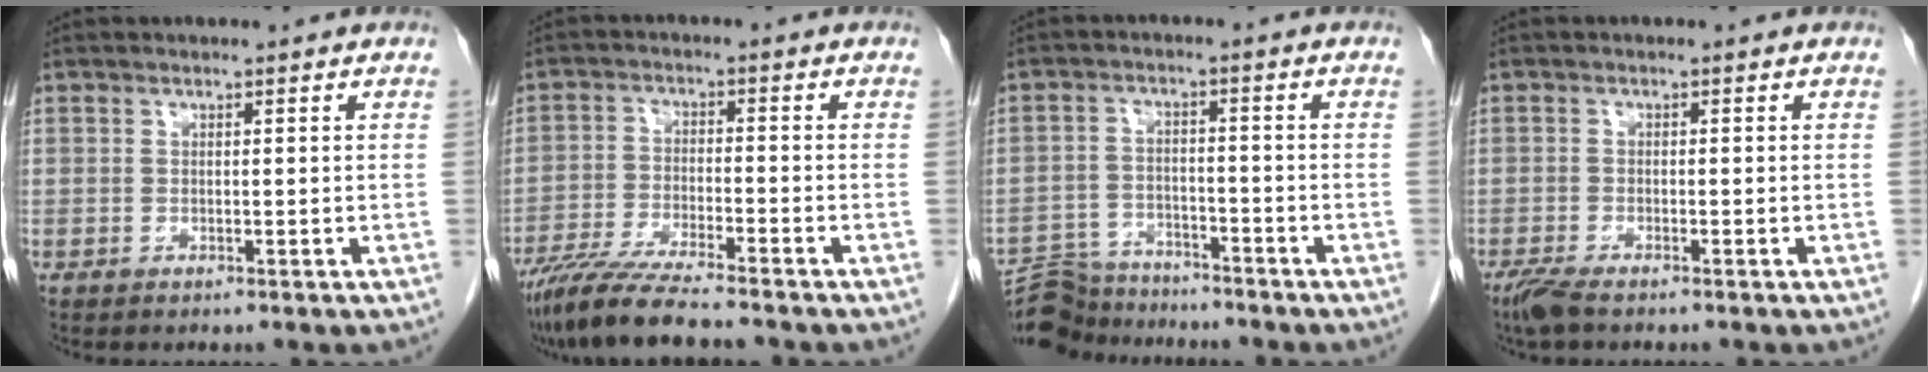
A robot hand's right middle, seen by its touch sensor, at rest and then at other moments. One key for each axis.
{"total": 9.5, "fx": -8.2, "fy": -0.3, "fz": 4.8, "tx": -0.084, "ty": -0.031, "tz": -0.143}
{"total": 9.0, "fx": -8.6, "fy": 2.4, "fz": 0.2, "tx": -0.002, "ty": 0.013, "tz": -0.145}
{"total": 2.9, "fx": -2.3, "fy": 0.5, "fz": 1.8, "tx": -0.043, "ty": -0.010, "tz": -0.044}